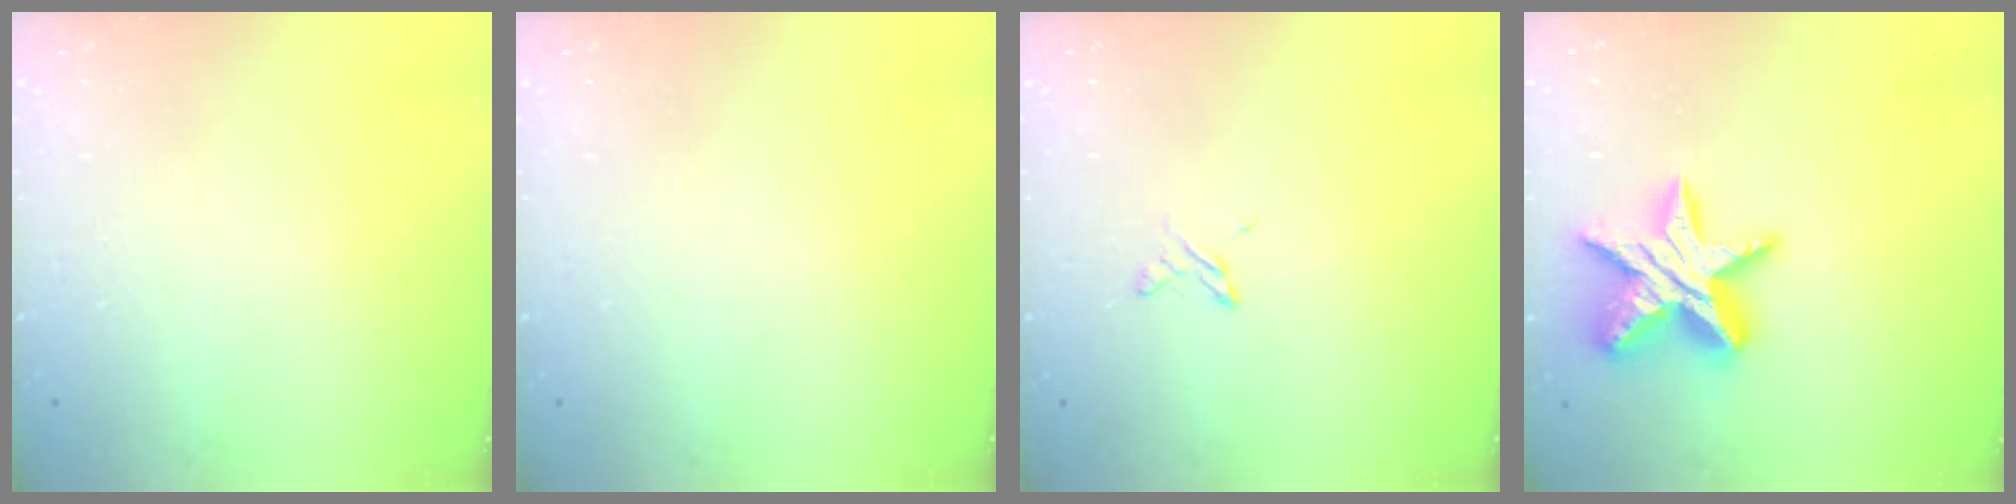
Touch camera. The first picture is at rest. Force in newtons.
{"total": 0.0}
{"total": 3.0, "press": 2.9, "slide": 0.4}
{"total": 16.7, "press": 16.6, "slide": 1.2}